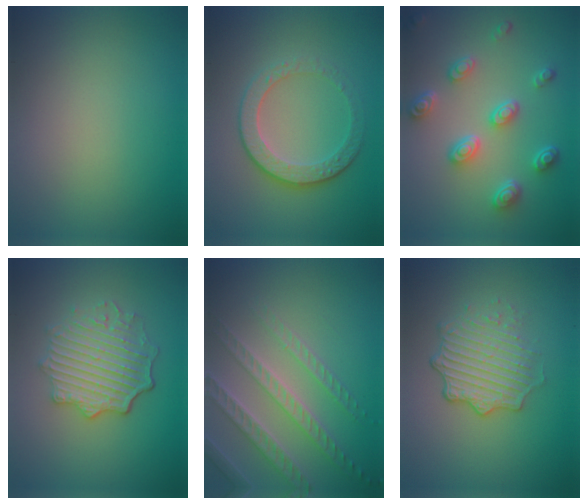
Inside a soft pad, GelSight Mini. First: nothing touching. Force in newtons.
{"total": 4.6, "press": 3.3, "slide": 3.2}
{"total": 4.4, "press": 3.6, "slide": 2.5}
{"total": 5.2, "press": 4.3, "slide": 2.9}
{"total": 4.0, "press": 3.9, "slide": 0.8}
{"total": 4.9, "press": 3.5, "slide": 3.4}